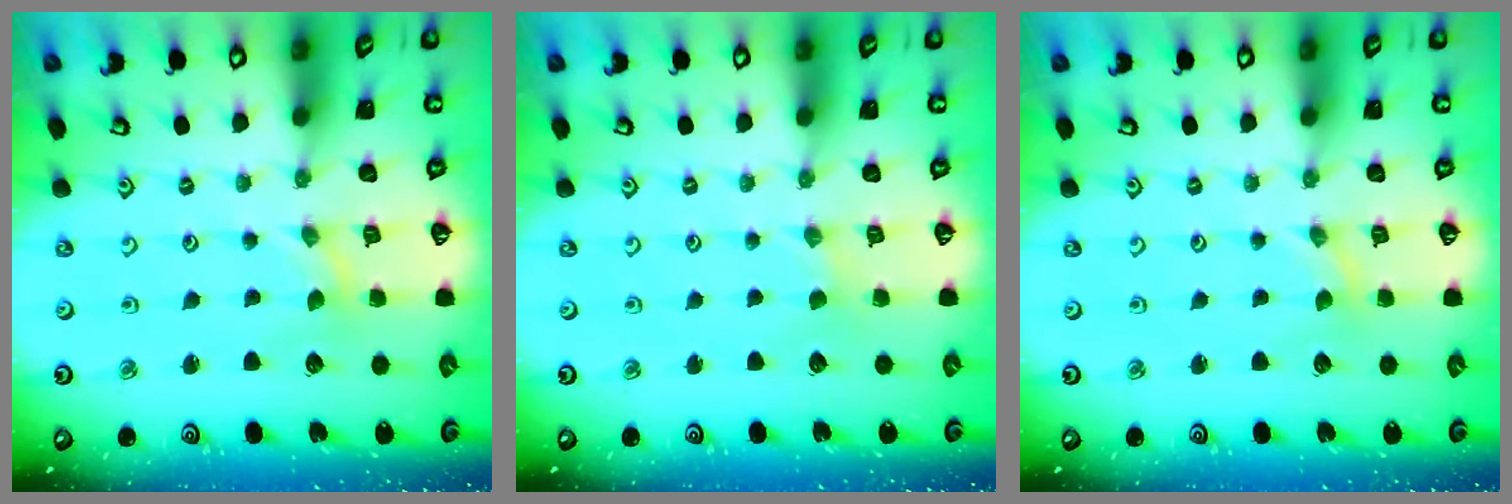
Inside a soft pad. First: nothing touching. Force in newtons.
{"total": 0.0}
{"total": 0.0}